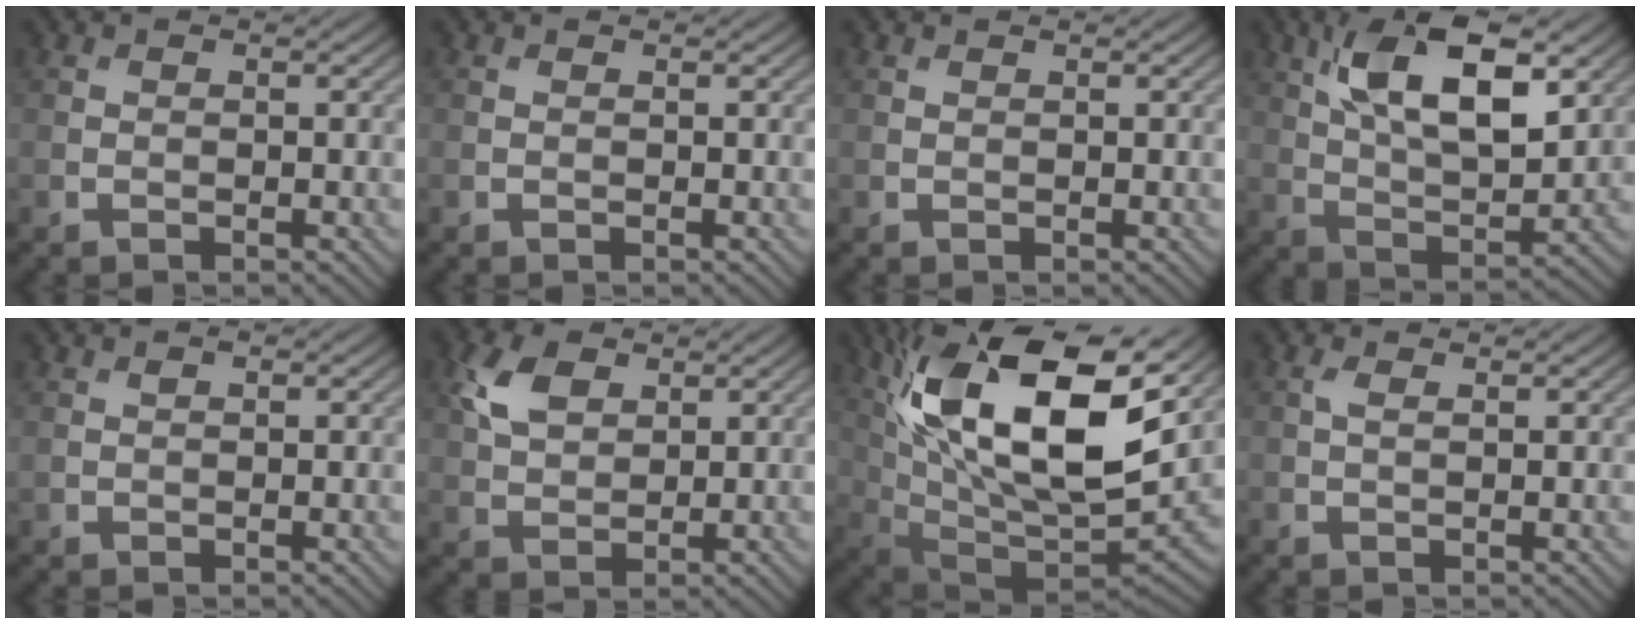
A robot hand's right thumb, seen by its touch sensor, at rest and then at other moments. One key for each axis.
{"total": 0.0}
{"total": 0.0}
{"total": 12.6, "fx": 5.3, "fy": 5.5, "fz": 10.0, "tx": -0.191, "ty": 0.002, "tz": 0.098}
{"total": 0.7, "fx": 0.5, "fy": 0.3, "fz": 0.5, "tx": -0.011, "ty": 0.000, "tz": 0.010}
{"total": 5.5, "fx": 2.4, "fy": 3.5, "fz": 3.4, "tx": -0.085, "ty": 0.007, "tz": 0.045}
{"total": 19.5, "fx": 7.4, "fy": 8.5, "fz": 15.9, "tx": -0.325, "ty": 0.020, "tz": 0.131}
{"total": 1.2, "fx": 0.6, "fy": 0.5, "fz": 0.9, "tx": -0.026, "ty": 0.004, "tz": 0.012}